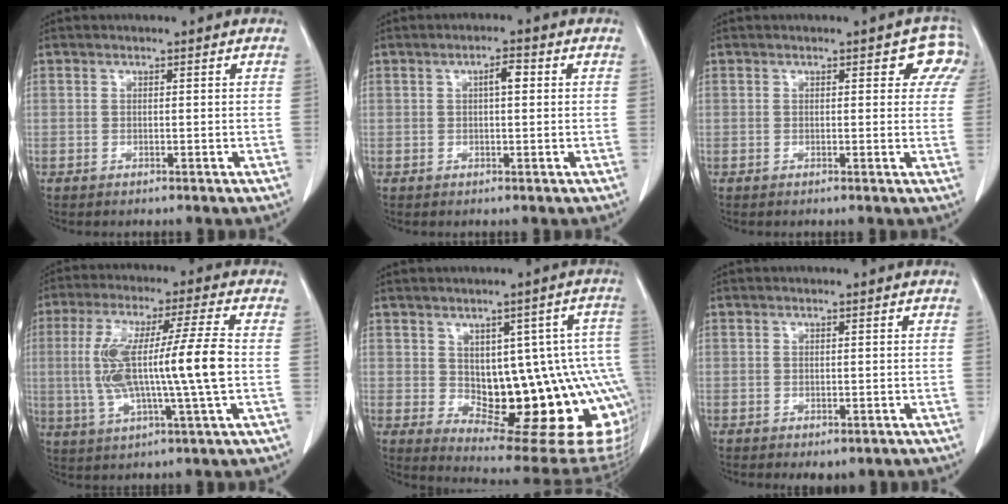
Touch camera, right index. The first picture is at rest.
{"total": 2.4, "force": [0.5, 0.6, 2.3], "torque": [-0.039, 0.005, 0.007]}
{"total": 4.2, "force": [2.6, 2.2, 2.5], "torque": [-0.007, 0.001, 0.011]}
{"total": 14.3, "force": [-0.3, 0.2, 14.3], "torque": [-0.281, 0.010, -0.007]}
{"total": 19.8, "force": [-2.3, 7.1, 18.3], "torque": [-0.148, 0.024, 0.001]}
{"total": 2.5, "force": [-1.7, 1.5, 1.1], "torque": [-0.007, -0.001, -0.014]}